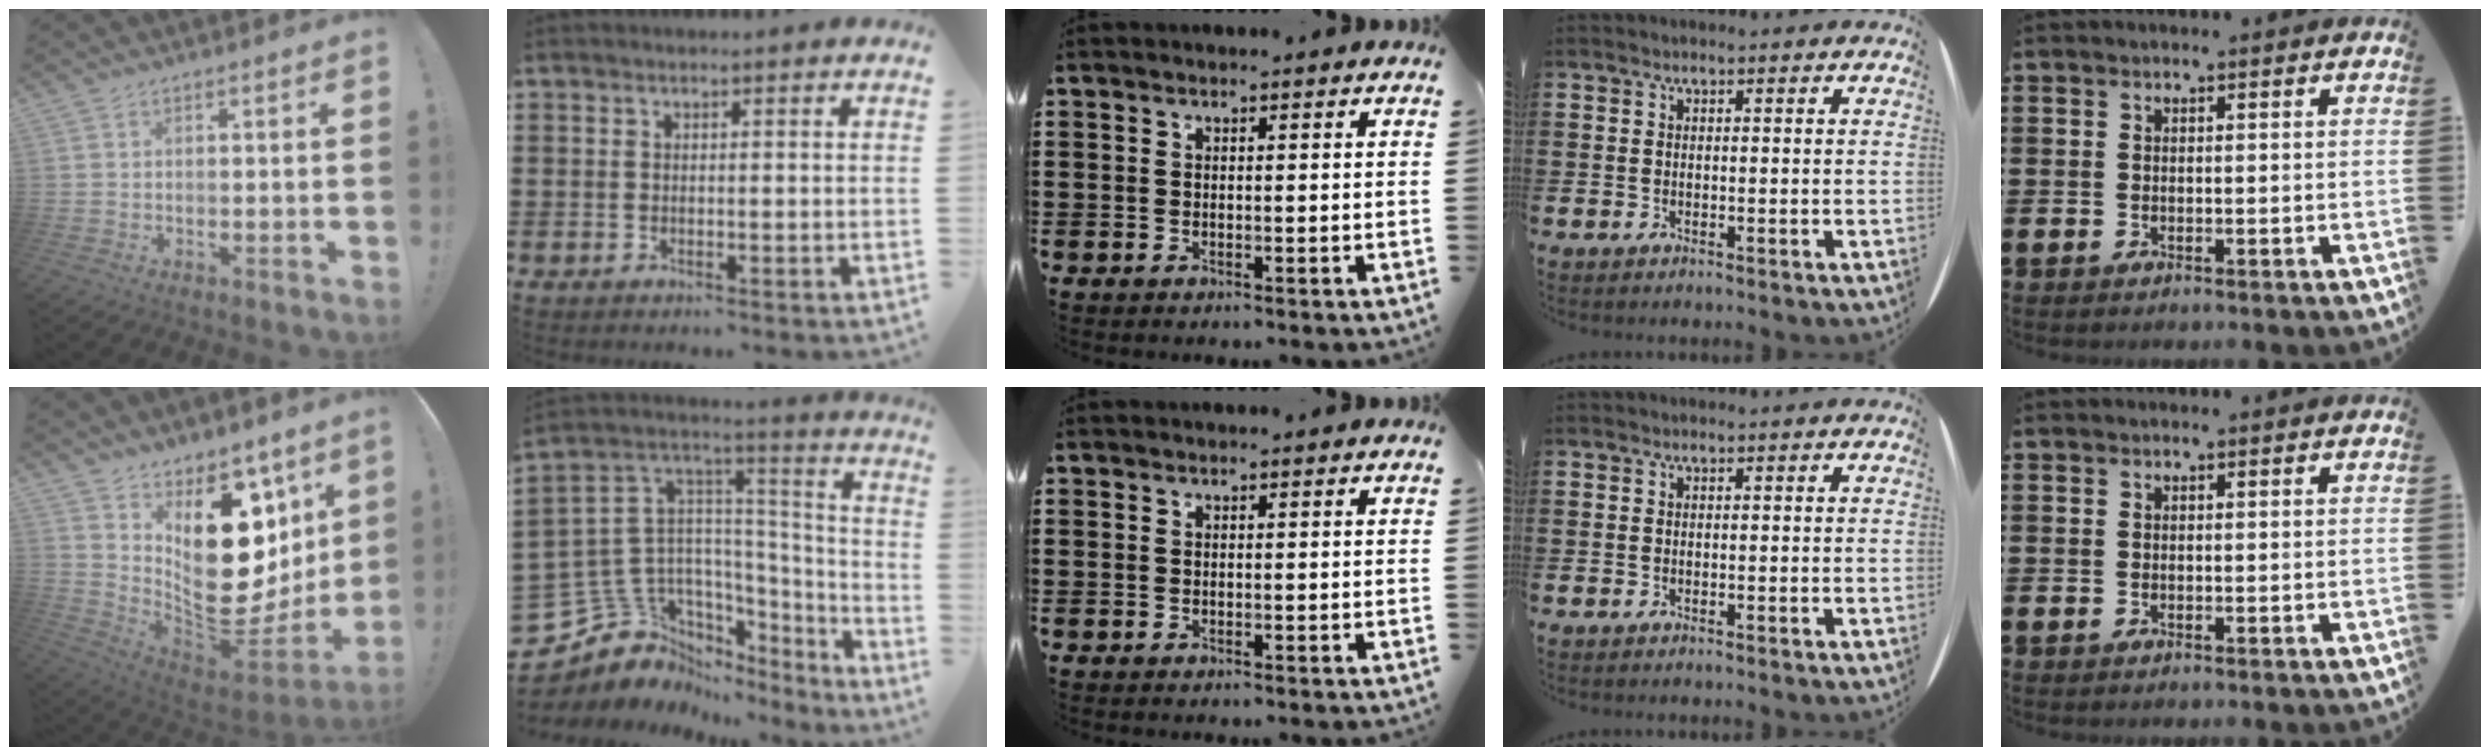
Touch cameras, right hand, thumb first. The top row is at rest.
{"thumb": {"total": 24.0, "force": [4.0, 14.9, 18.5], "torque": [-0.255, -0.052, 0.105]}, "index": {"total": 9.2, "force": [-4.3, 8.0, 1.4], "torque": [-0.079, -0.026, -0.076]}}